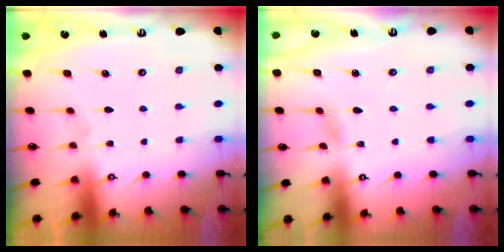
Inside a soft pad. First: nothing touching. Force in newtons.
{"total": 2.8, "press": 2.8, "slide": 0.4}